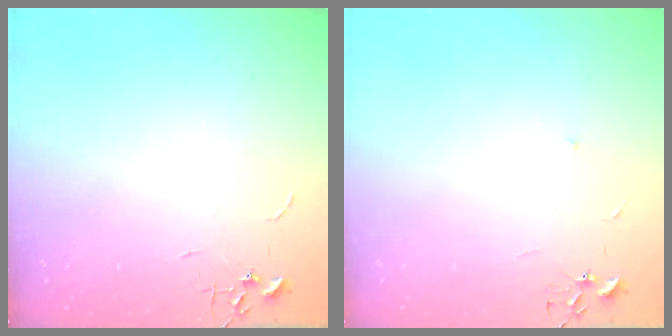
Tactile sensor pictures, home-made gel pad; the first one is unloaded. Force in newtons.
{"total": 4.2, "press": 4.1, "slide": 1.0}